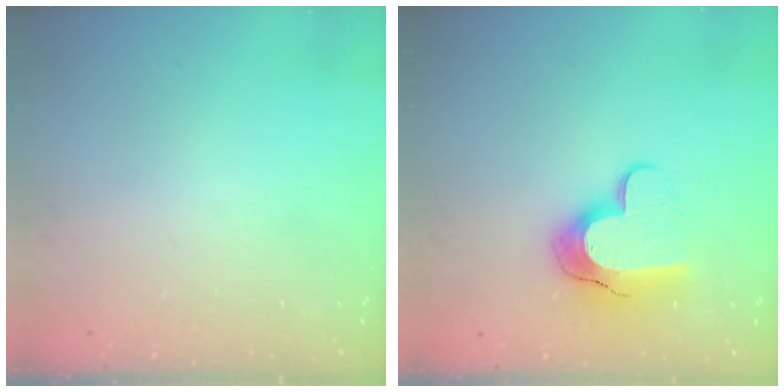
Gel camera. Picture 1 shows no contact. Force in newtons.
{"total": 12.7, "press": 12.7, "slide": 0.9}